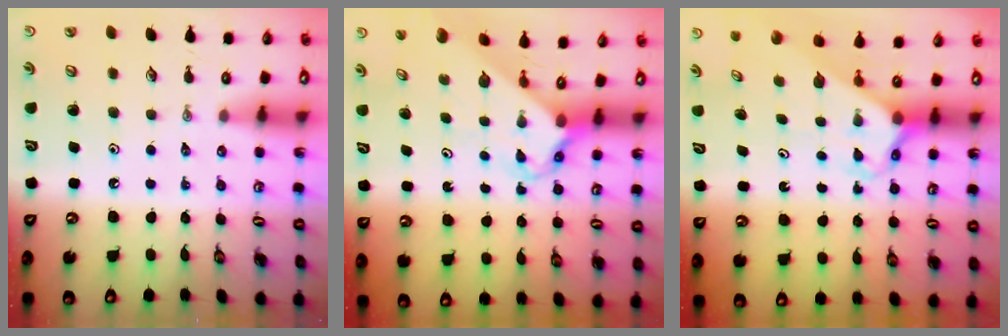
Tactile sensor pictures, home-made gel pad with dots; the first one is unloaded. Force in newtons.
{"total": 2.5, "press": 2.5, "slide": 0.2}
{"total": 2.4, "press": 2.4, "slide": 0.1}